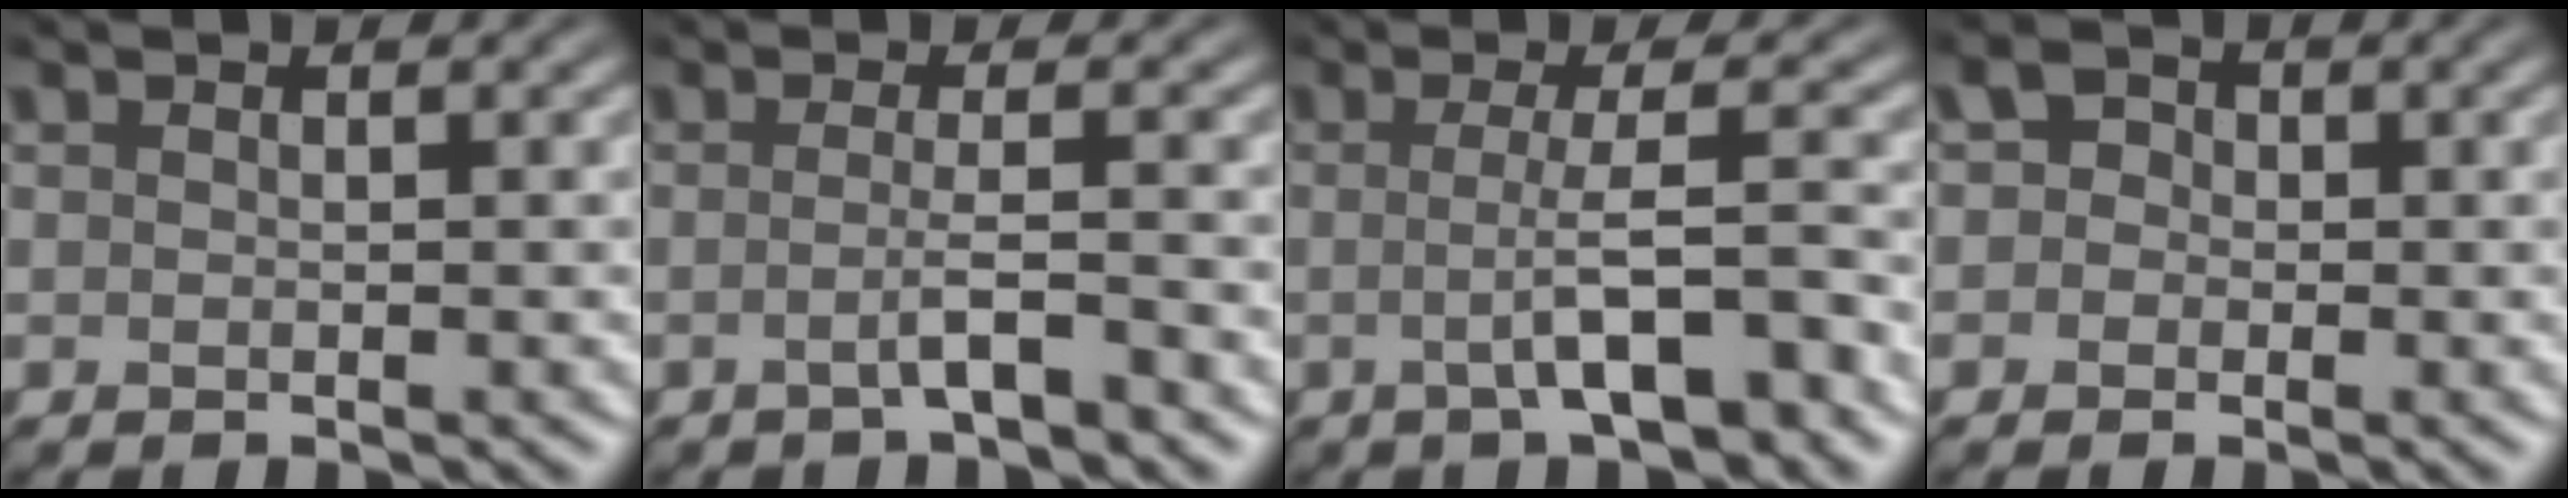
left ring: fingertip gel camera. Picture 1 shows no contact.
{"total": 2.5, "force": [-0.8, 0.4, 2.3], "torque": [-0.034, 0.002, -0.022]}
{"total": 5.1, "force": [-0.9, 1.1, 4.9], "torque": [-0.072, 0.002, -0.019]}
{"total": 1.6, "force": [0.0, 1.6, 0.5], "torque": [0.005, 0.003, -0.008]}